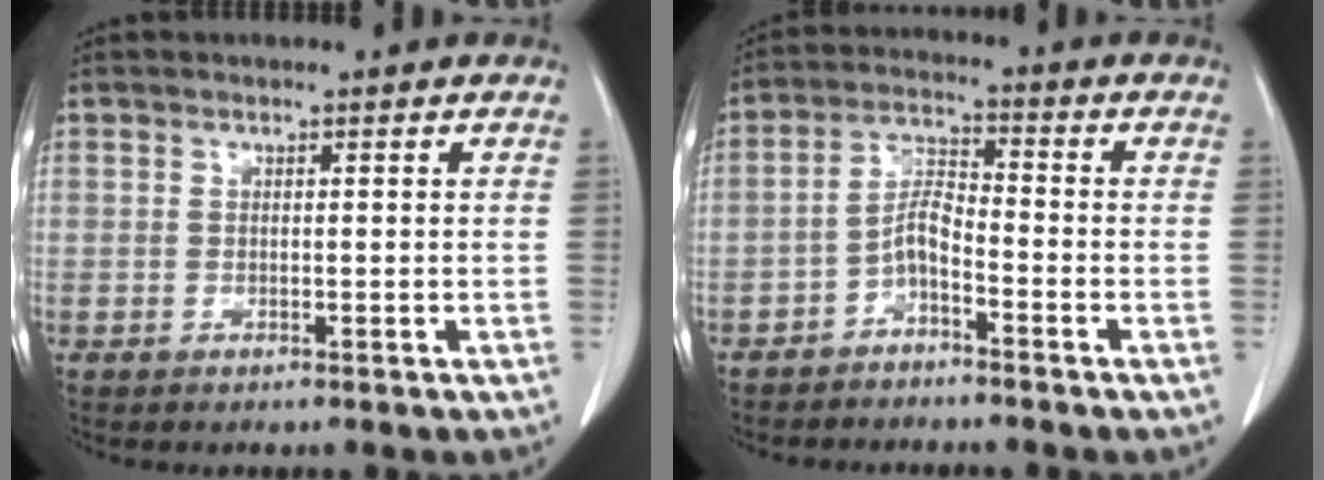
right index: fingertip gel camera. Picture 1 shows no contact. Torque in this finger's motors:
{"motor_torque": [0.61, -0.51, 0.14, 0.03]}